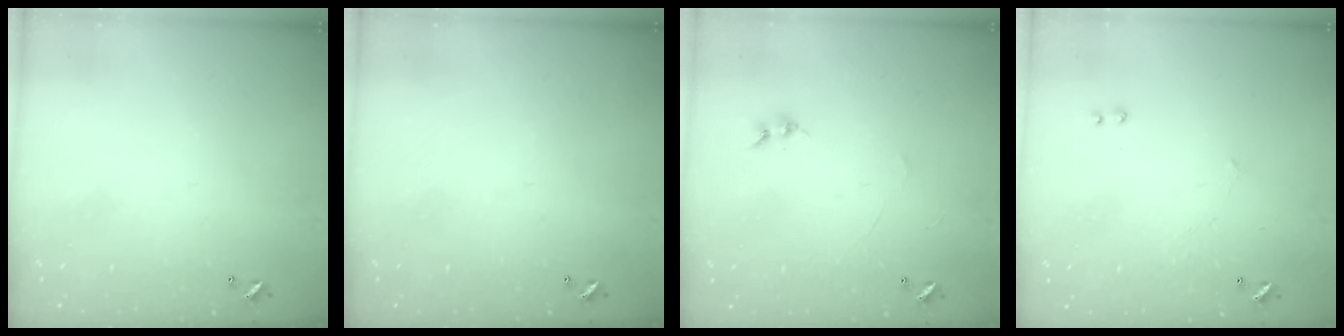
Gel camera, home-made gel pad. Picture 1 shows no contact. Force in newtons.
{"total": 0.0}
{"total": 0.0}
{"total": 1.4, "press": 1.3, "slide": 0.5}